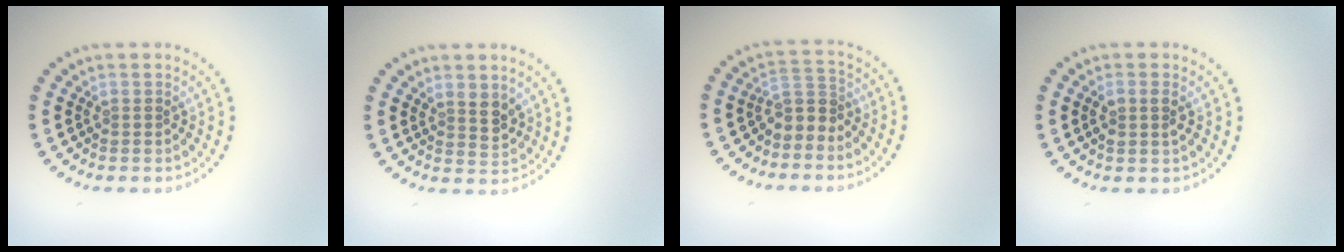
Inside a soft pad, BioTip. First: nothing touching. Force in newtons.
{"total": 2.0, "press": 1.9, "slide": 0.8}
{"total": 2.5, "press": 1.9, "slide": 1.6}
{"total": 1.4, "press": 1.3, "slide": 0.5}